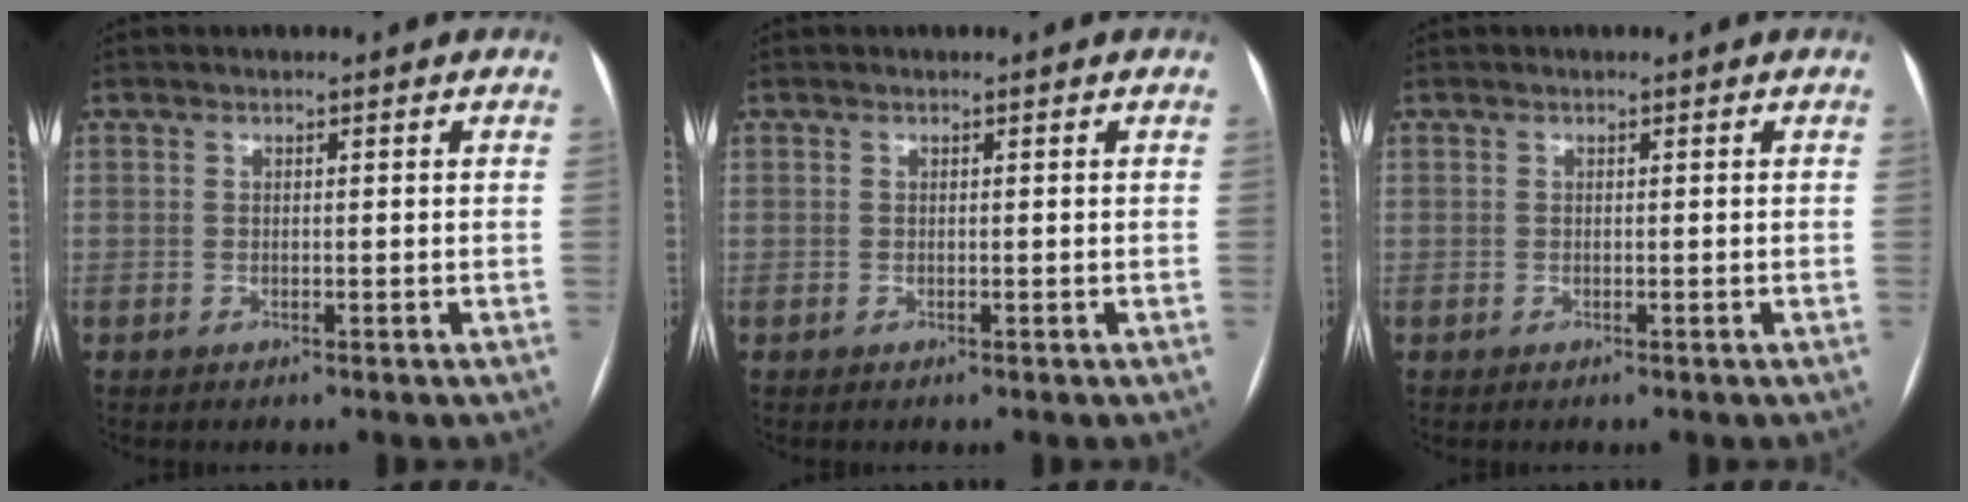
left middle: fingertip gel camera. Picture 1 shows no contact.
{"total": 0.0}
{"total": 0.0}